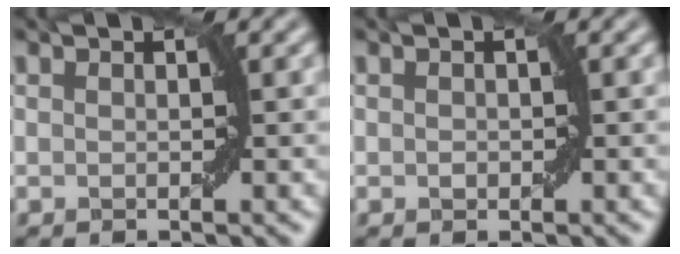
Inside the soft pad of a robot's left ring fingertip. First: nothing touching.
{"total": 0.5, "force": [0.0, 0.4, 0.3], "torque": [-0.003, 0.000, 0.001]}